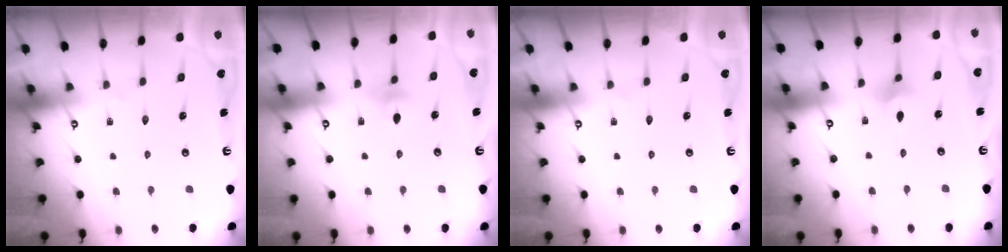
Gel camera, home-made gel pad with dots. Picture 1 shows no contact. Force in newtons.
{"total": 3.6, "press": 3.5, "slide": 1.0}
{"total": 0.0}
{"total": 3.6, "press": 3.5, "slide": 0.8}